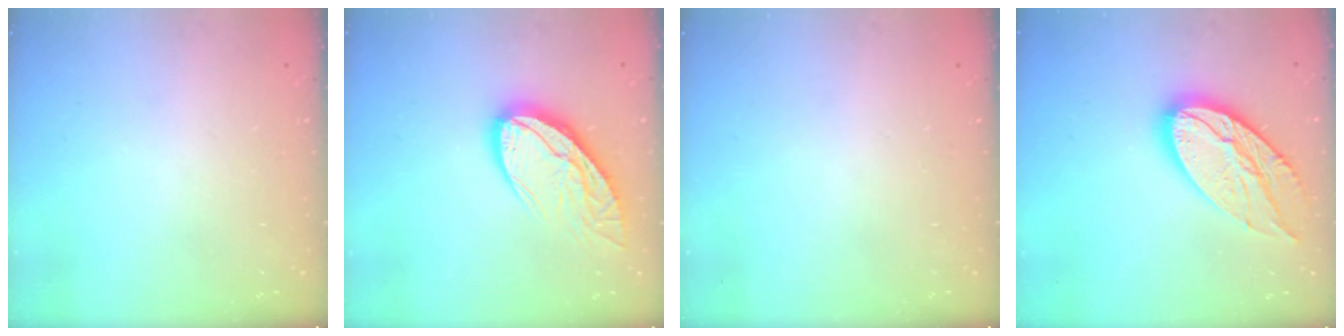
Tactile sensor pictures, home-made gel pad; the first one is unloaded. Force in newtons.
{"total": 14.7, "press": 14.6, "slide": 1.5}
{"total": 0.0}
{"total": 18.4, "press": 18.3, "slide": 1.4}